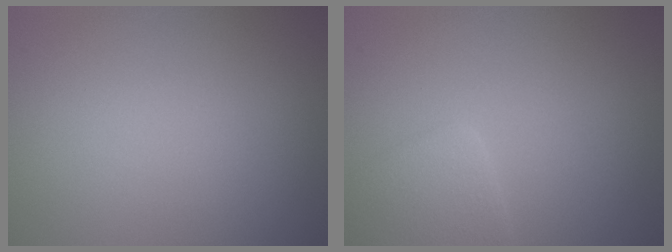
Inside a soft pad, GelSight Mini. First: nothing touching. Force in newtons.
{"total": 2.5, "press": 2.5, "slide": 0.1}